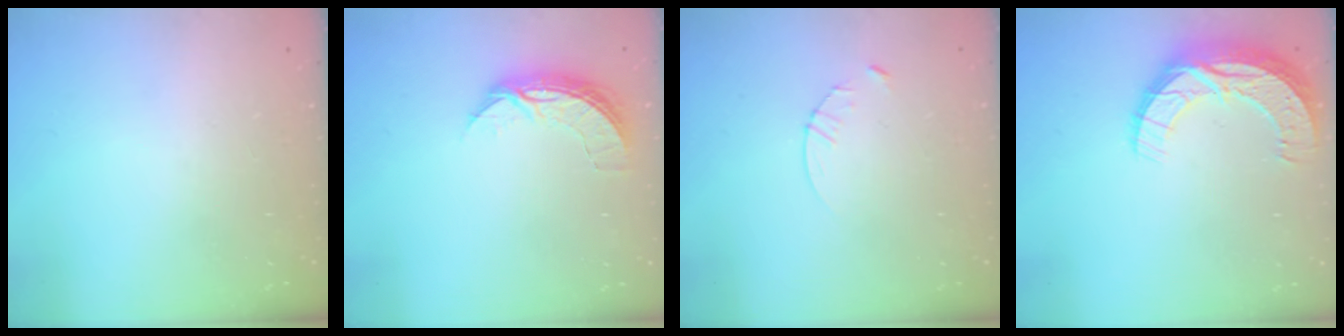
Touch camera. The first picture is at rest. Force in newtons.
{"total": 7.2, "press": 7.2, "slide": 0.6}
{"total": 3.4, "press": 3.4, "slide": 0.4}
{"total": 12.5, "press": 12.5, "slide": 0.7}